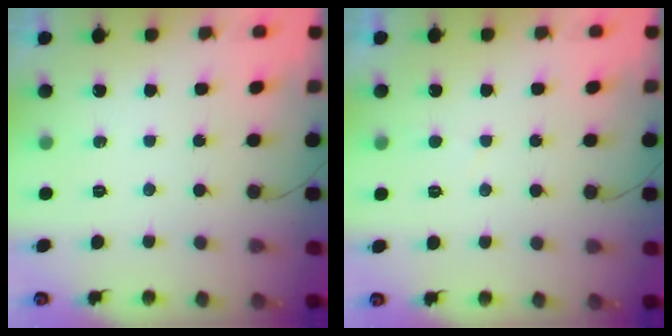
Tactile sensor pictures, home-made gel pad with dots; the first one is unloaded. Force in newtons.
{"total": 1.6, "press": 1.6, "slide": 0.2}